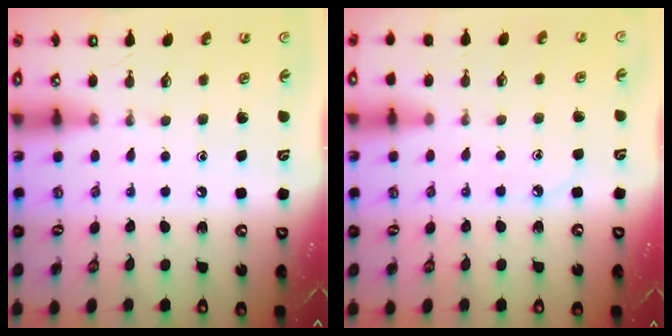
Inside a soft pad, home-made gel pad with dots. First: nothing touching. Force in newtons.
{"total": 3.7, "press": 3.7, "slide": 0.6}